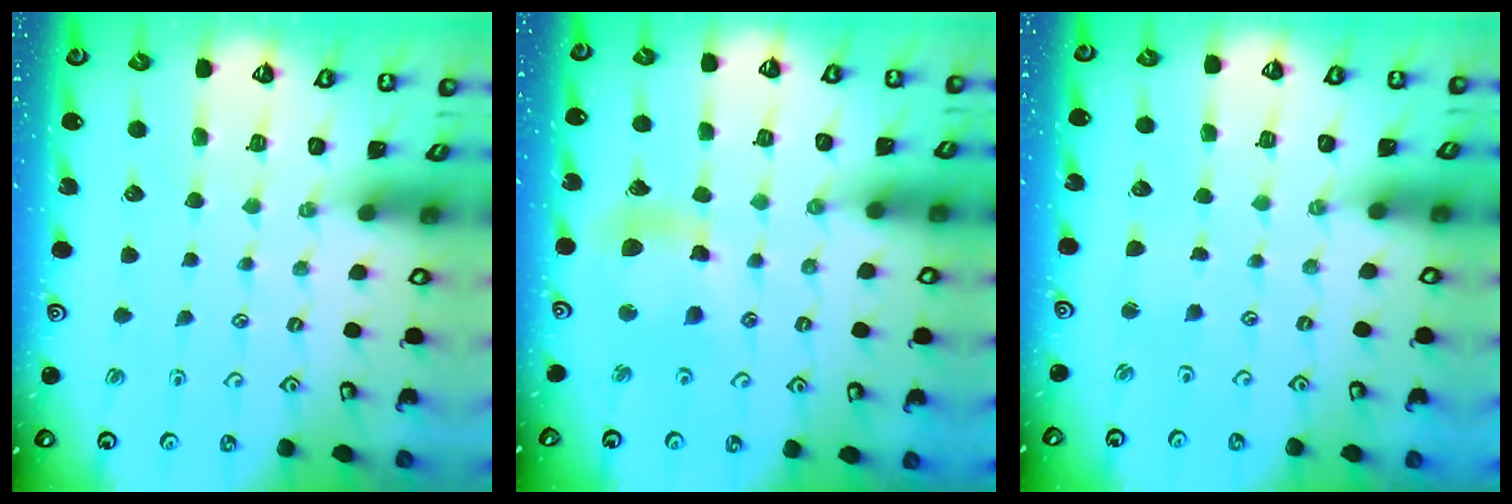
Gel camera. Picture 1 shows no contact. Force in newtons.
{"total": 11.7, "press": 11.5, "slide": 1.8}
{"total": 1.8, "press": 1.8, "slide": 0.2}